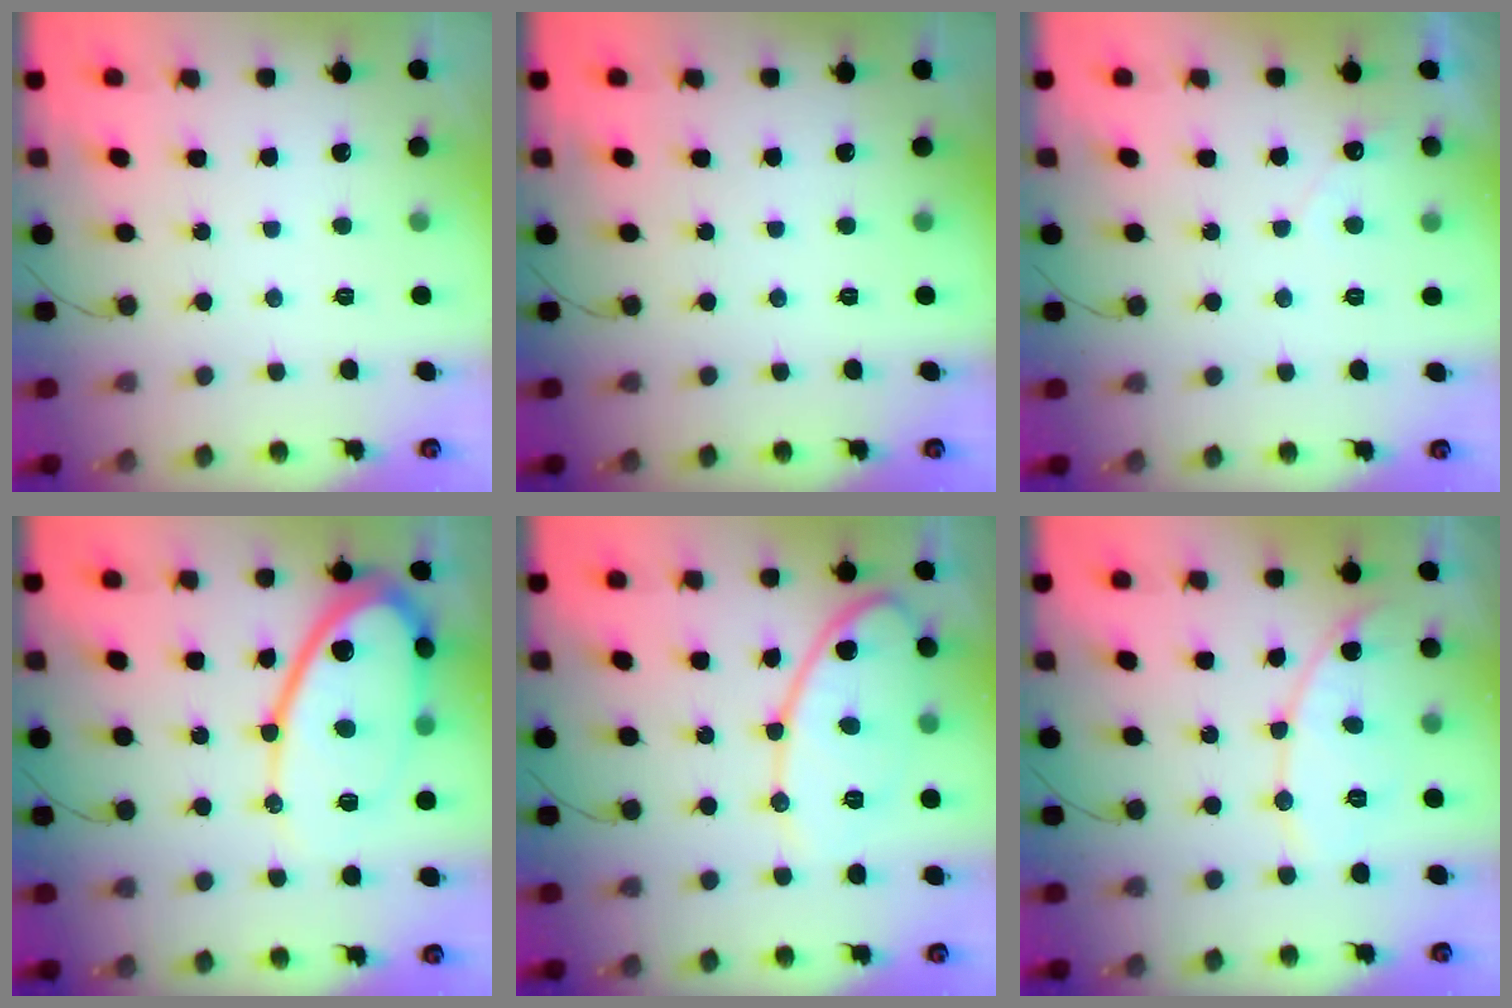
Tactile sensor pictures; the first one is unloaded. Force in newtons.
{"total": 0.0}
{"total": 2.9, "press": 2.9, "slide": 0.1}
{"total": 18.4, "press": 18.4, "slide": 1.5}
{"total": 13.7, "press": 13.6, "slide": 1.1}
{"total": 9.3, "press": 9.3, "slide": 0.8}